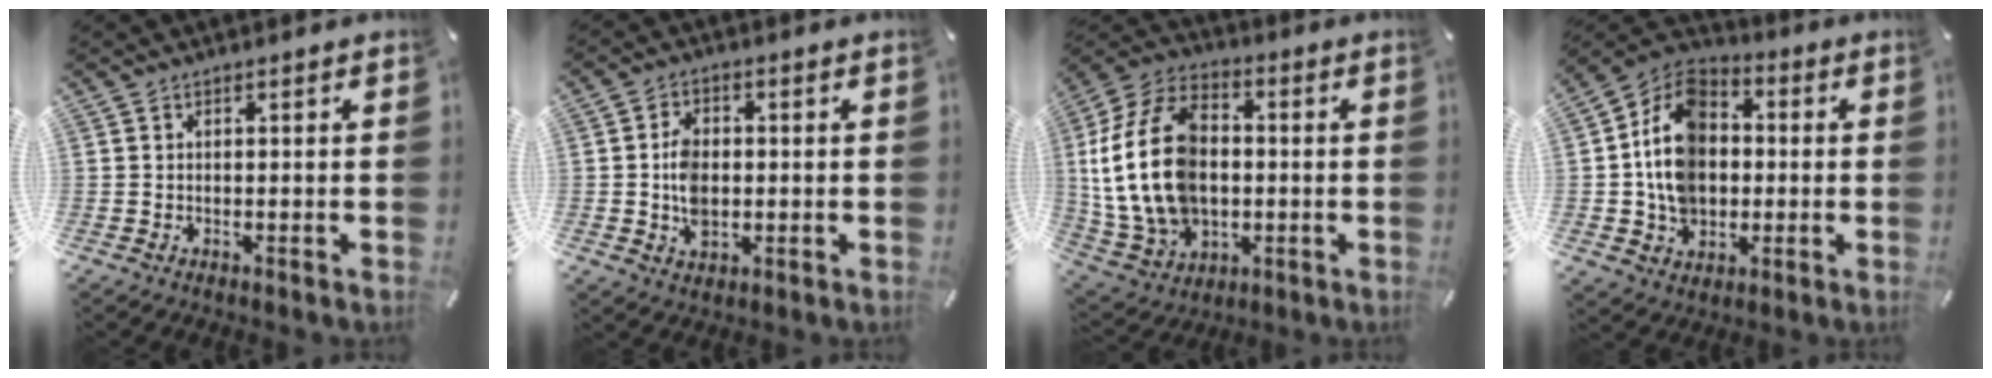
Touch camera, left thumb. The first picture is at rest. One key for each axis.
{"total": 6.9, "fx": -0.6, "fy": 5.0, "fz": 4.7, "tx": -0.092, "ty": 0.000, "tz": -0.014}
{"total": 20.4, "fx": -0.2, "fy": 15.1, "fz": 13.6, "tx": -0.317, "ty": 0.002, "tz": -0.007}
{"total": 14.1, "fx": -1.2, "fy": 11.5, "fz": 8.1, "tx": -0.177, "ty": 0.015, "tz": -0.023}